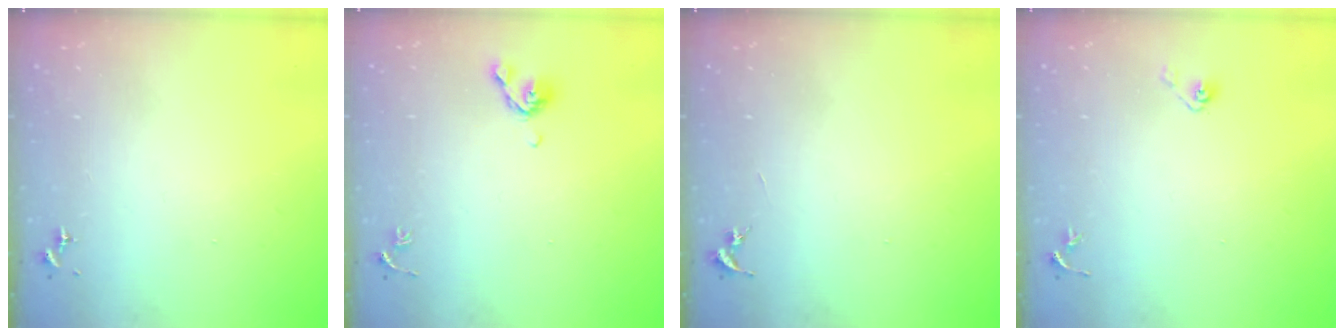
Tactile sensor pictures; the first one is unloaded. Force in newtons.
{"total": 6.5, "press": 6.4, "slide": 1.3}
{"total": 0.0}
{"total": 3.9, "press": 3.3, "slide": 2.0}